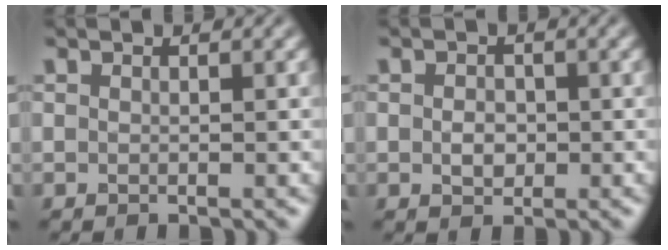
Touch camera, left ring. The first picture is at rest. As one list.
[{"total": 1.8, "force": [-0.2, 1.4, 1.2], "torque": [-0.023, -0.003, -0.003]}]